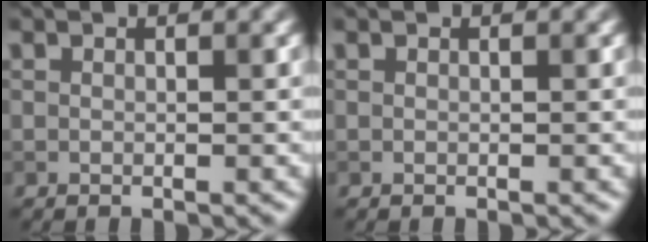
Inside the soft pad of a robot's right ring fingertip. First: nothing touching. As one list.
[{"total": 0.0}]